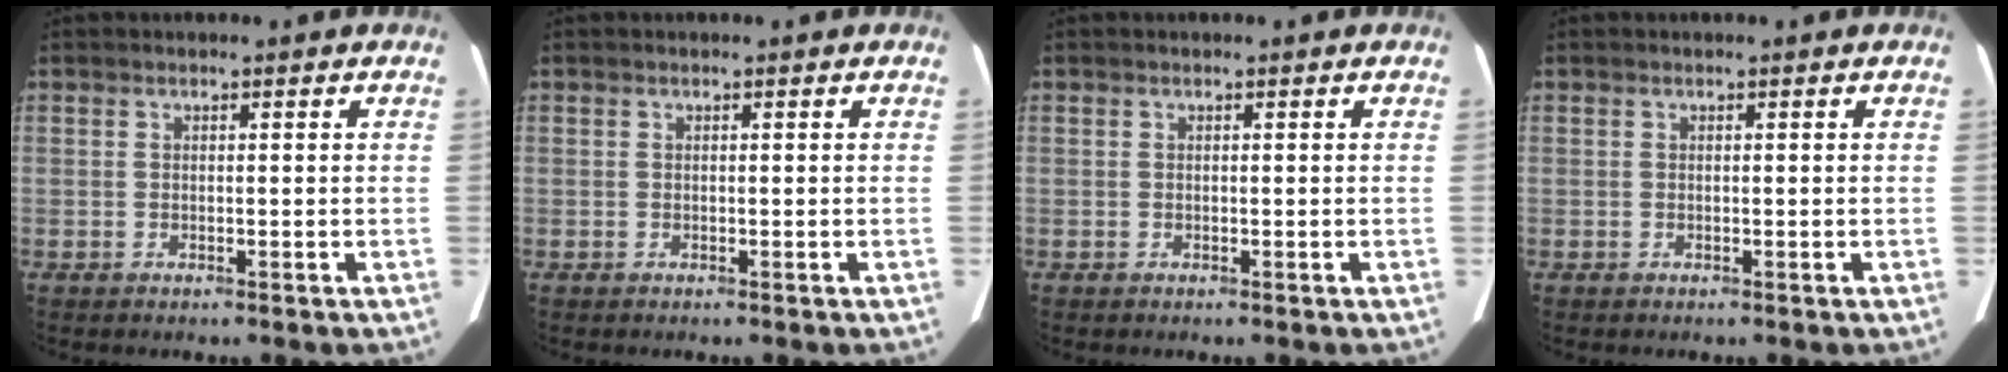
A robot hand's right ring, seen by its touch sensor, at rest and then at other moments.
{"total": 0.0}
{"total": 0.0}
{"total": 0.0}